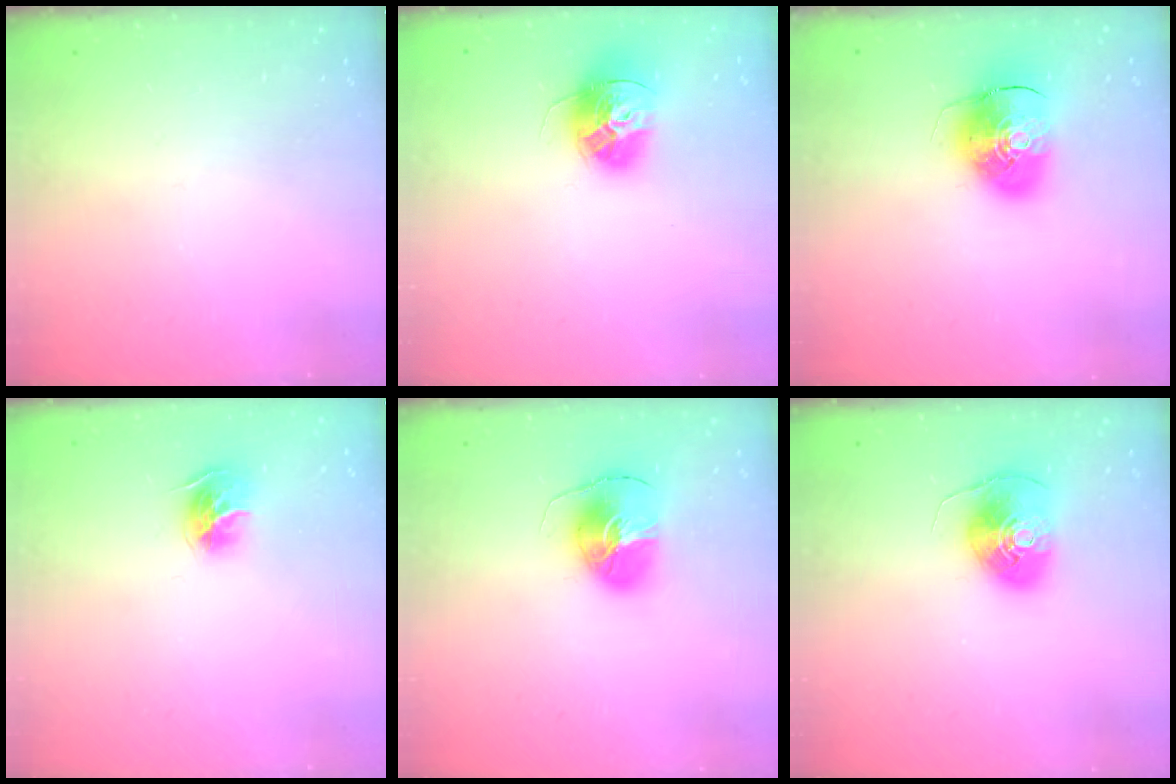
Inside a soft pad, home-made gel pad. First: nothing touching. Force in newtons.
{"total": 14.6, "press": 14.5, "slide": 1.3}
{"total": 10.4, "press": 10.2, "slide": 1.7}
{"total": 10.3, "press": 10.3, "slide": 0.6}
{"total": 8.7, "press": 8.7, "slide": 1.1}
{"total": 8.4, "press": 8.3, "slide": 1.5}